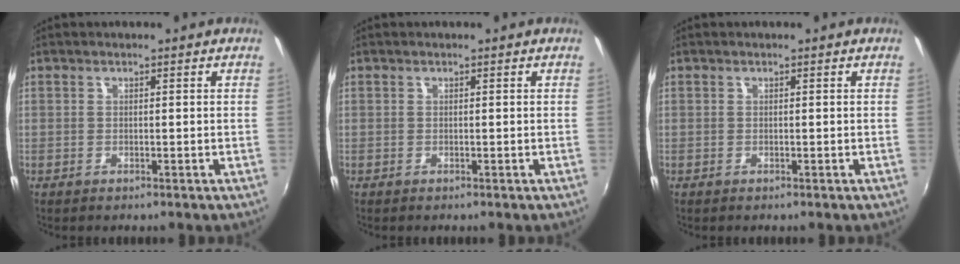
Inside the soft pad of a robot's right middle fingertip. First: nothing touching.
{"total": 0.0}
{"total": 0.0}